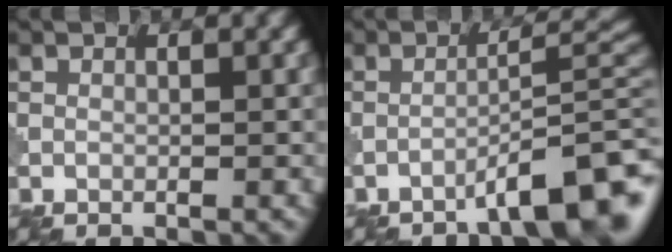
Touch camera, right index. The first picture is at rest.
{"total": 7.4, "force": [-4.9, 1.3, 5.3], "torque": [-0.066, 0.020, -0.077]}